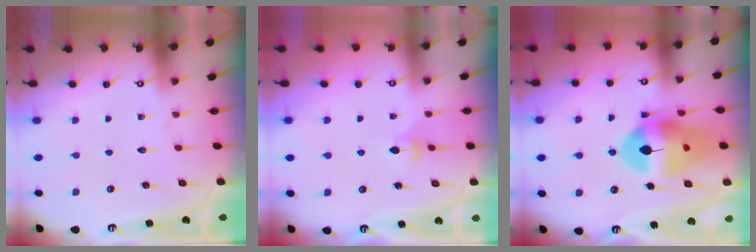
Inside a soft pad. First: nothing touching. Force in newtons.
{"total": 3.9, "press": 3.9, "slide": 0.7}
{"total": 16.1, "press": 16.0, "slide": 1.6}